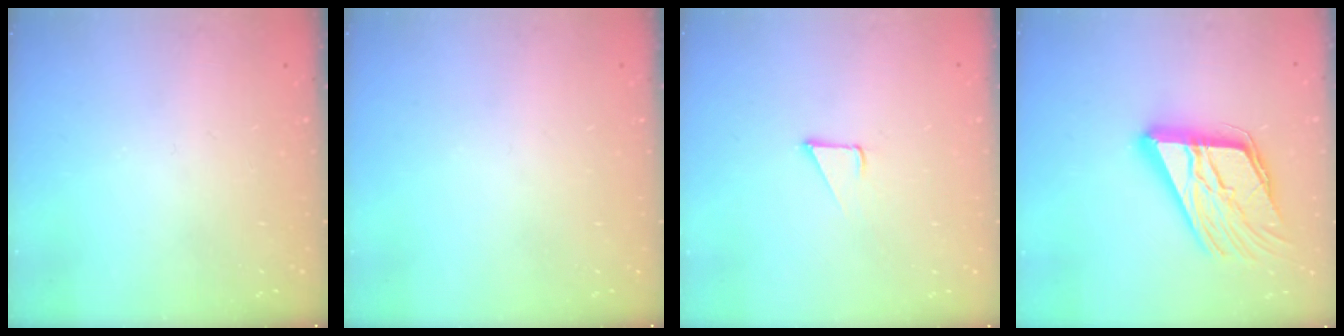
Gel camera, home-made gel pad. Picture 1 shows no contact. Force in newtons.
{"total": 0.0}
{"total": 3.2, "press": 3.2, "slide": 0.1}
{"total": 20.2, "press": 20.1, "slide": 2.1}